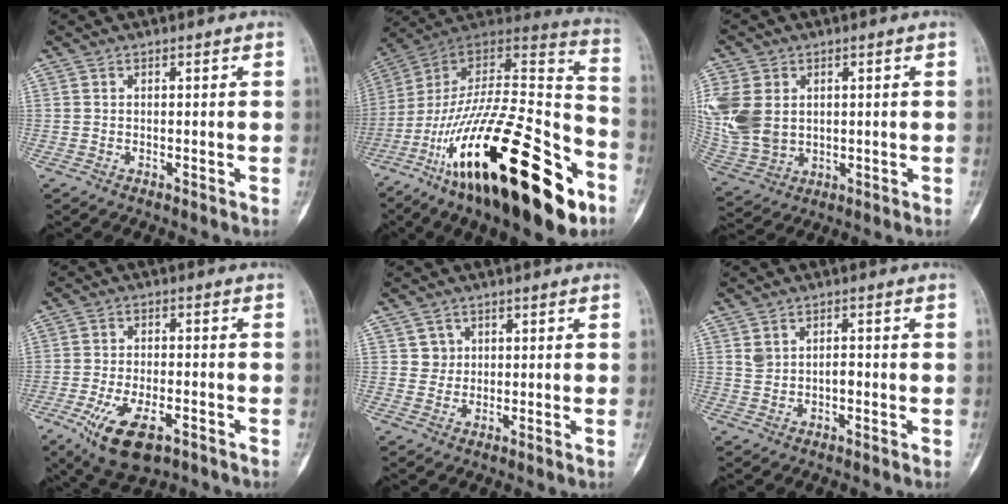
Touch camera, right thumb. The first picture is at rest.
{"total": 38.5, "force": [-18.2, 13.4, 31.1], "torque": [-0.476, 0.059, -0.294]}
{"total": 13.4, "force": [2.4, 9.9, 8.6], "torque": [-0.194, -0.006, 0.062]}
{"total": 11.3, "force": [-5.6, 4.9, 8.5], "torque": [-0.160, 0.008, -0.088]}
{"total": 2.3, "force": [1.0, 2.1, 0.1], "torque": [0.012, -0.002, 0.011]}
{"total": 3.0, "force": [0.3, 2.2, 2.0], "torque": [-0.025, 0.009, 0.010]}